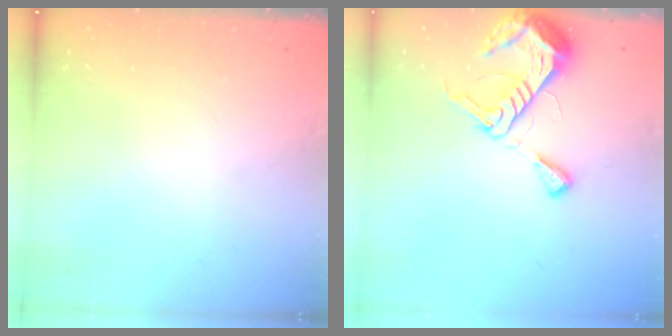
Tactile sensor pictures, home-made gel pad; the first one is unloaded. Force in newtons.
{"total": 10.7, "press": 10.6, "slide": 1.3}